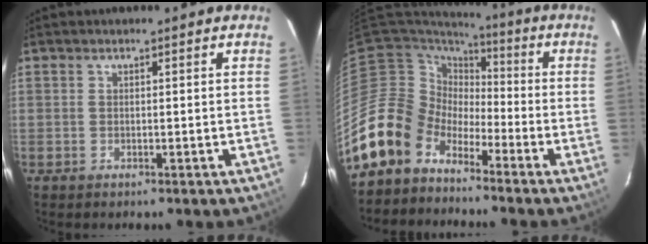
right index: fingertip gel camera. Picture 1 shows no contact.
{"total": 11.2, "force": [-7.6, 8.2, 0.7], "torque": [-0.035, 0.031, -0.148]}